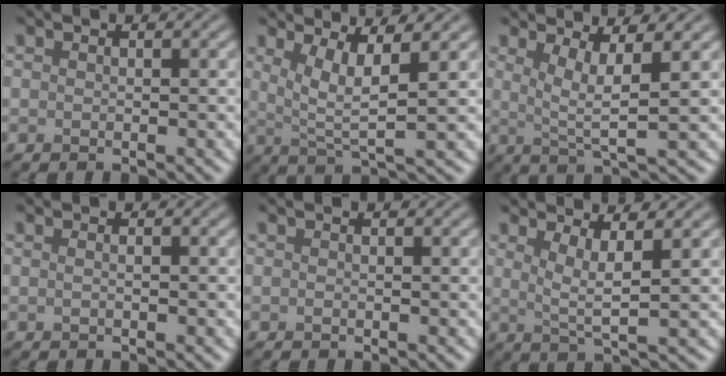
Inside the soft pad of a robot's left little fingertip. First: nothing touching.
{"total": 4.6, "force": [1.5, 1.0, 4.3], "torque": [-0.077, -0.006, 0.031]}
{"total": 4.2, "force": [1.3, 0.8, 3.9], "torque": [-0.069, -0.006, 0.026]}
{"total": 0.9, "force": [0.1, 0.4, 0.9], "torque": [-0.006, -0.008, -0.005]}
{"total": 0.0}
{"total": 3.3, "force": [1.2, 0.6, 3.0], "torque": [-0.052, -0.008, 0.025]}